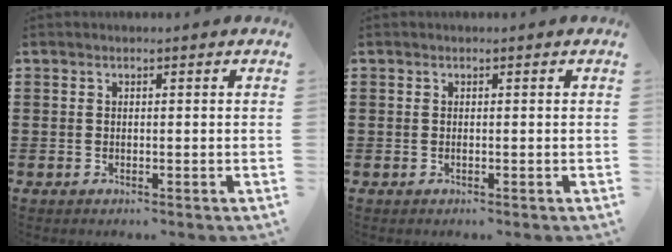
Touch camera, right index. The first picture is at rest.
{"total": 0.0}